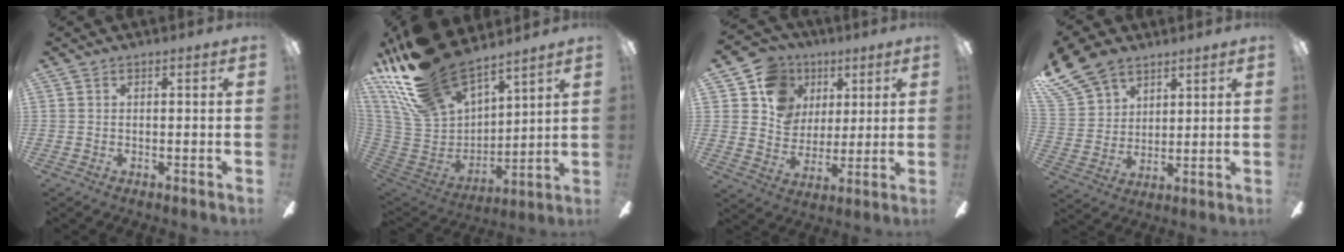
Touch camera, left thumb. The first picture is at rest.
{"total": 23.3, "force": [18.7, 8.7, 10.7], "torque": [-0.242, -0.112, 0.344]}
{"total": 12.8, "force": [5.7, 11.0, 3.4], "torque": [-0.065, -0.028, 0.112]}
{"total": 14.0, "force": [10.4, 8.2, 4.7], "torque": [-0.114, -0.050, 0.202]}